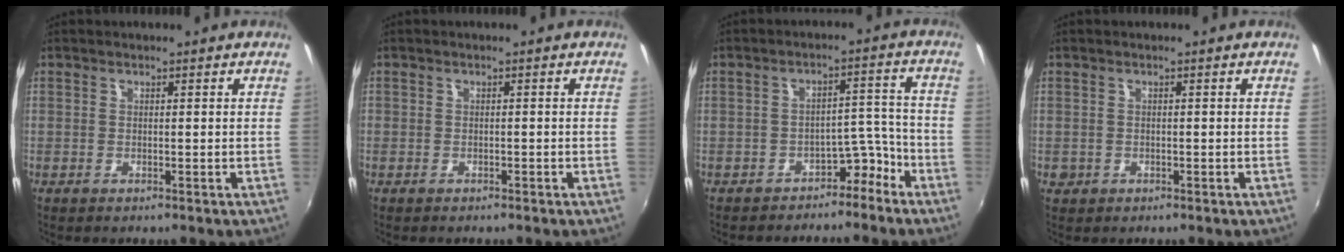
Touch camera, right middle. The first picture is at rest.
{"total": 0.8, "force": [-0.6, 0.4, 0.0], "torque": [-0.002, 0.000, -0.012]}
{"total": 5.6, "force": [-4.4, 2.9, 1.8], "torque": [-0.016, 0.033, -0.059]}
{"total": 1.4, "force": [-0.4, 1.3, 0.3], "torque": [-0.007, -0.004, -0.007]}